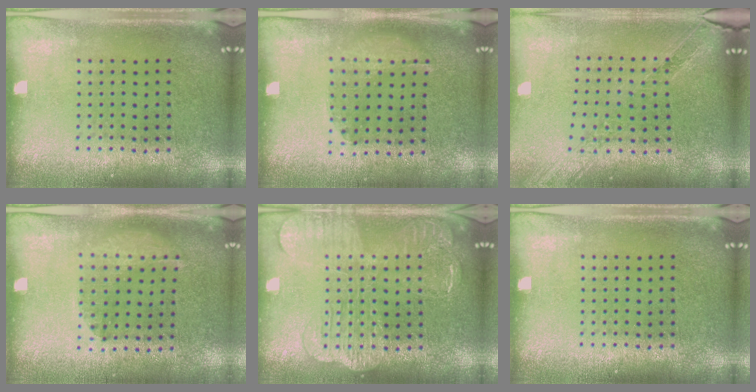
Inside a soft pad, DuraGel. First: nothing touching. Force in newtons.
{"total": 1.2, "press": 0.8, "slide": 0.9}
{"total": 1.1, "press": 1.1, "slide": 0.0}
{"total": 1.0, "press": 1.0, "slide": 0.3}
{"total": 2.4, "press": 2.3, "slide": 0.5}
{"total": 0.0}